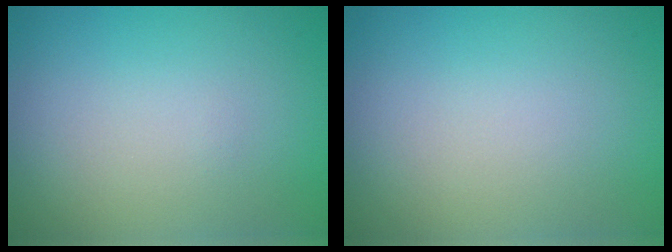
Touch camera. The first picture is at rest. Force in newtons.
{"total": 0.0}